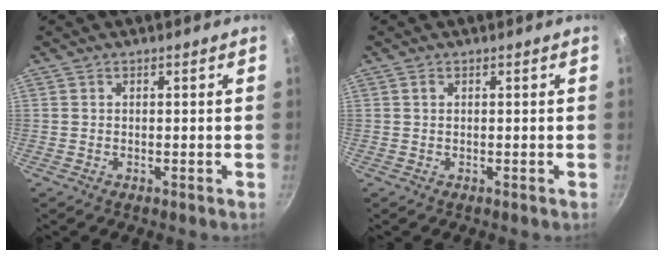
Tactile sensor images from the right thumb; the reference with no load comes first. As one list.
[{"total": 0.7, "force": [0.2, 0.3, 0.6], "torque": [-0.011, 0.002, 0.004]}]